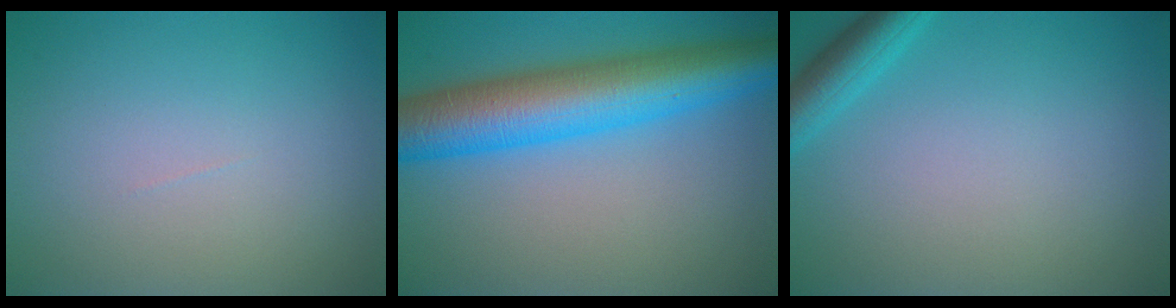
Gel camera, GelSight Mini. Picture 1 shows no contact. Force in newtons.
{"total": 9.9, "press": 9.9, "slide": 0.1}
{"total": 2.9, "press": 2.9, "slide": 0.2}